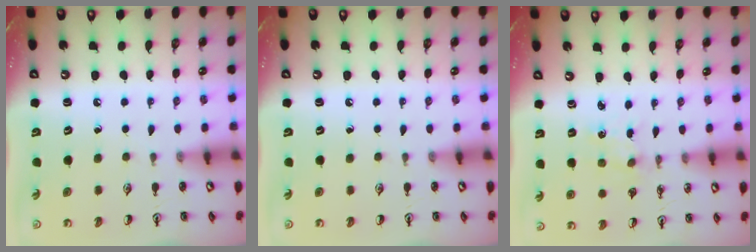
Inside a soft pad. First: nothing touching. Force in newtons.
{"total": 0.0}
{"total": 0.0}